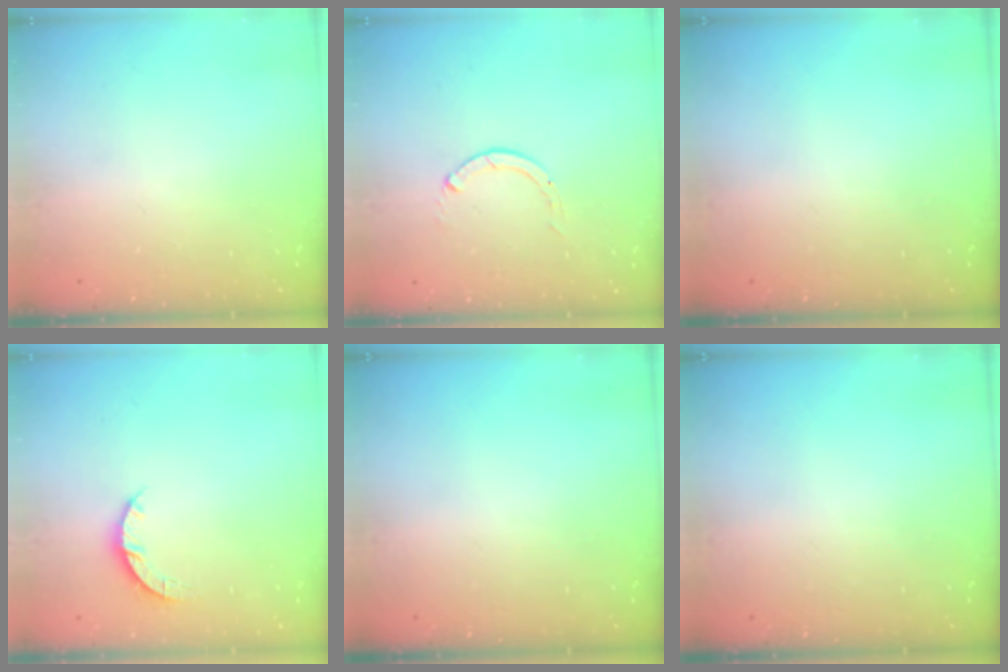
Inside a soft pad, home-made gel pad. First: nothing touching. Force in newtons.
{"total": 0.0}
{"total": 0.0}
{"total": 3.5, "press": 3.5, "slide": 0.4}
{"total": 0.0}
{"total": 0.0}